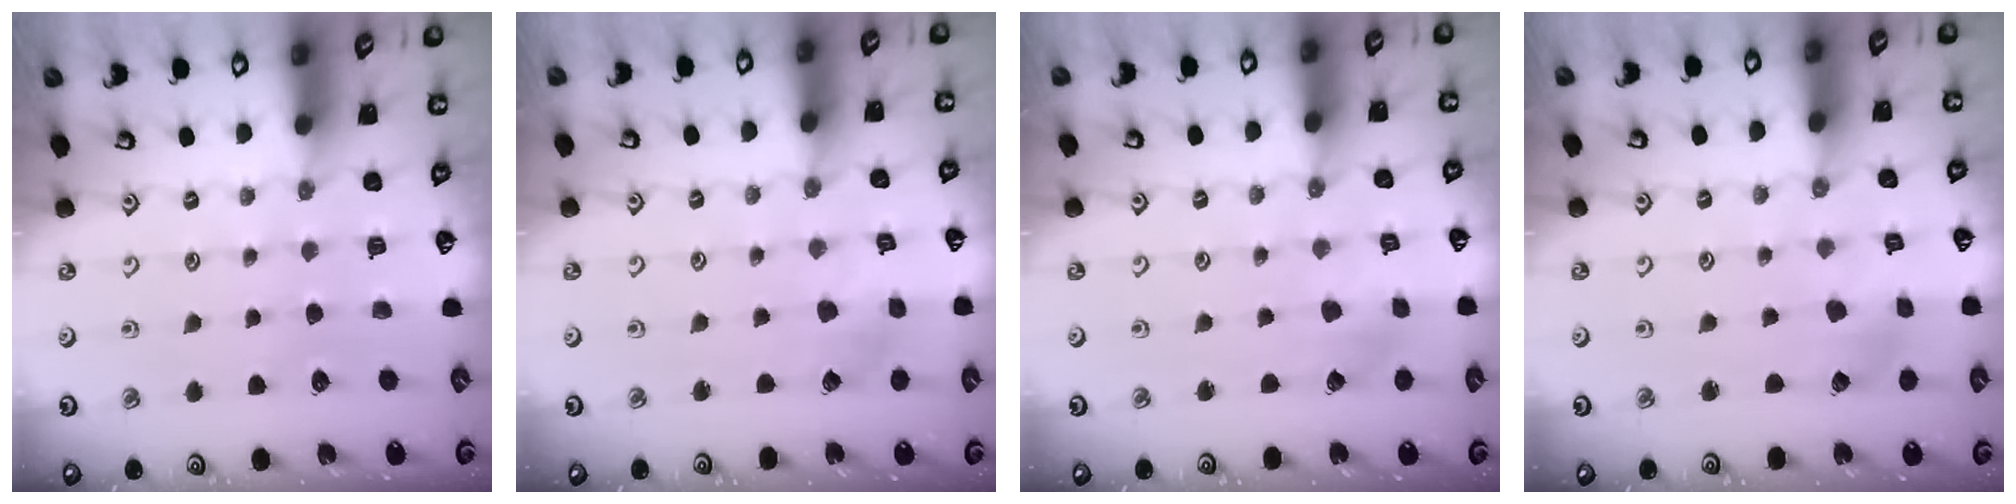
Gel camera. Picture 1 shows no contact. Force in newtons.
{"total": 2.4, "press": 2.4, "slide": 0.2}
{"total": 2.1, "press": 2.1, "slide": 0.2}
{"total": 1.4, "press": 1.3, "slide": 0.3}